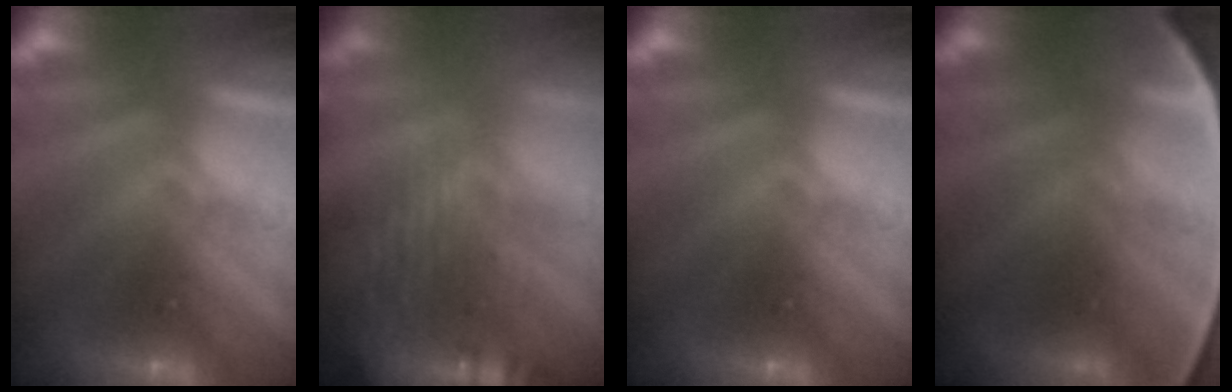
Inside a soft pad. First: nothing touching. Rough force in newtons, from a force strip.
{"total": 9.4}
{"total": 0.0}
{"total": 10.5}